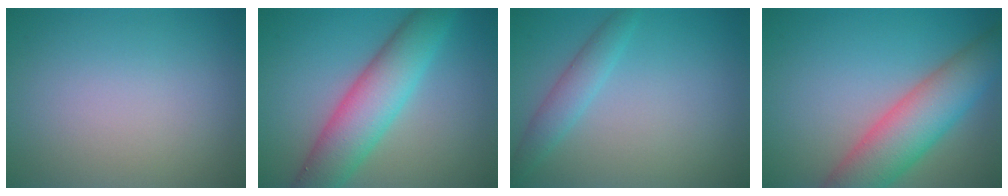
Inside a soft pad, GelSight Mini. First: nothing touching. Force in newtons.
{"total": 7.1, "press": 7.1, "slide": 0.2}
{"total": 2.3, "press": 2.3, "slide": 0.1}
{"total": 7.8, "press": 7.8, "slide": 0.6}